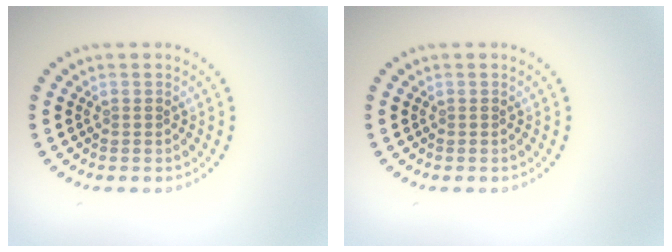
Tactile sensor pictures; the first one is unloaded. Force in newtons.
{"total": 0.0}